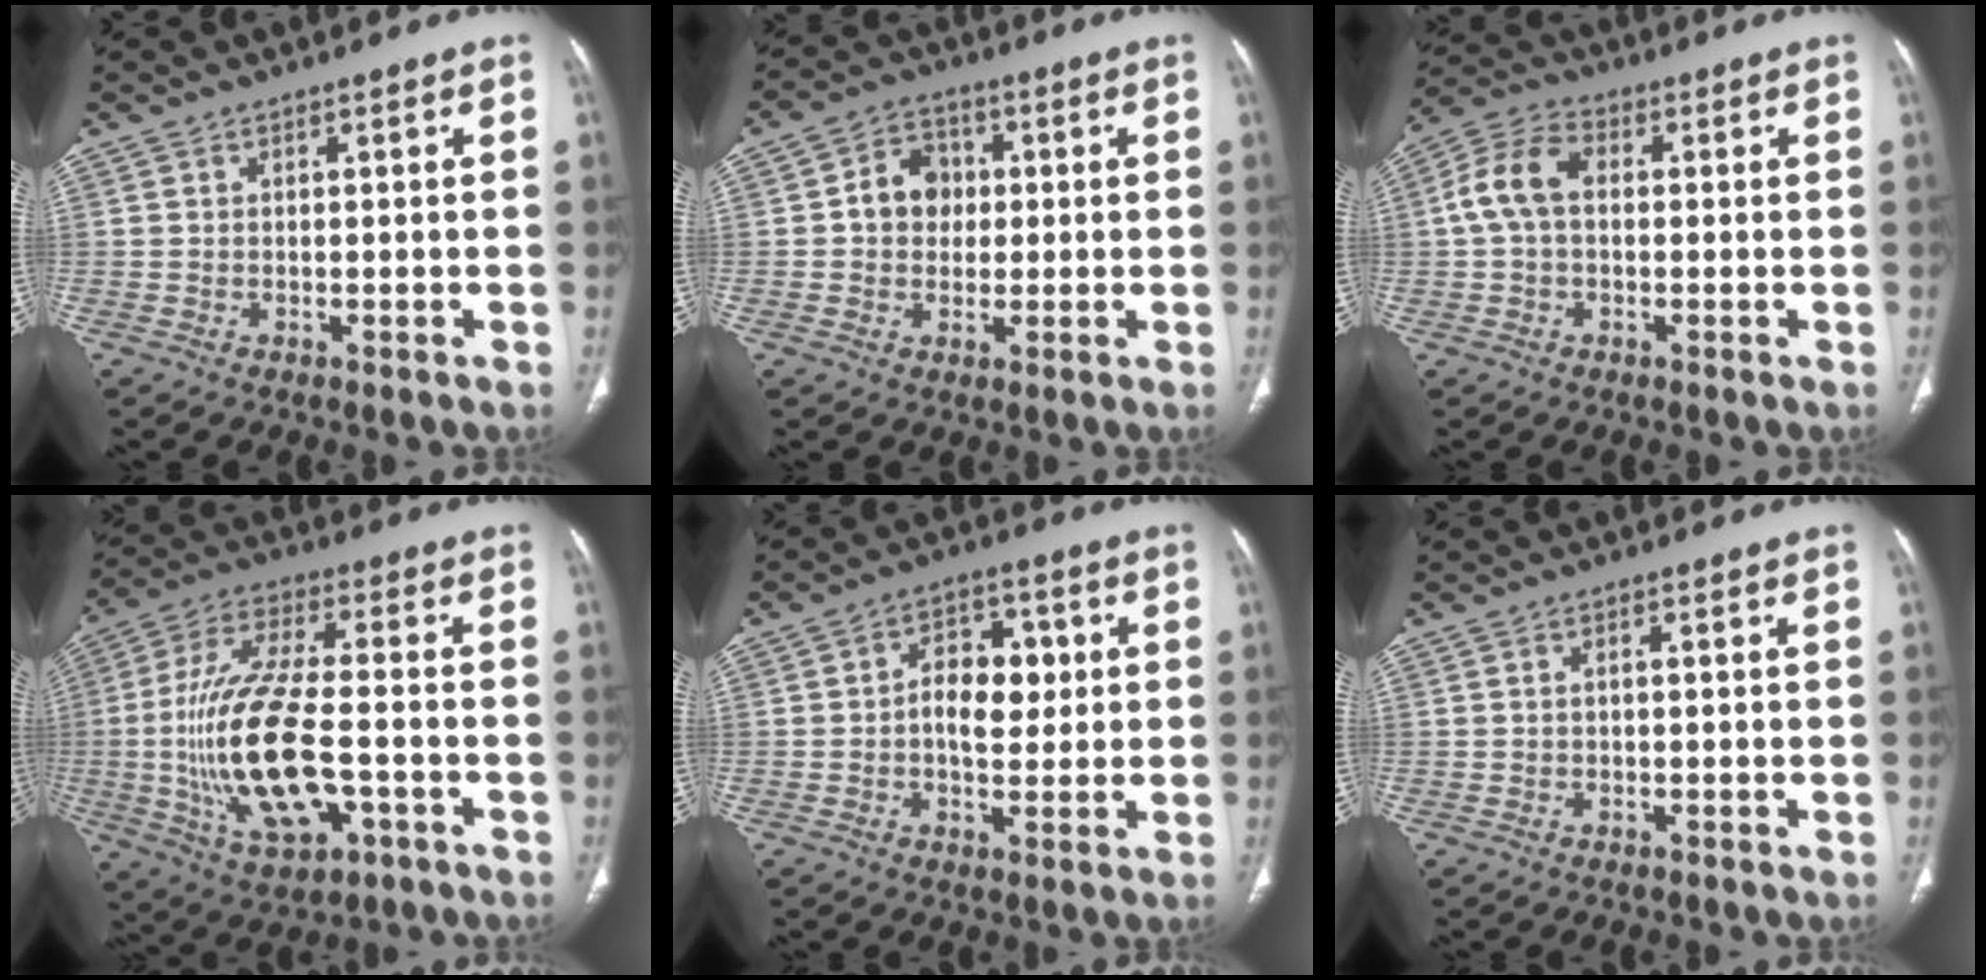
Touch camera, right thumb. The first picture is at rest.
{"total": 7.3, "force": [0.6, 6.2, 3.9], "torque": [-0.033, 0.013, 0.002]}
{"total": 8.3, "force": [0.5, 5.5, 6.2], "torque": [-0.127, 0.029, 0.003]}
{"total": 20.7, "force": [-4.0, 8.7, 18.4], "torque": [-0.371, 0.017, -0.060]}
{"total": 9.0, "force": [0.6, 5.7, 6.9], "torque": [-0.079, 0.015, 0.005]}
{"total": 0.7, "force": [-0.1, 0.4, 0.6], "torque": [-0.013, 0.002, -0.003]}